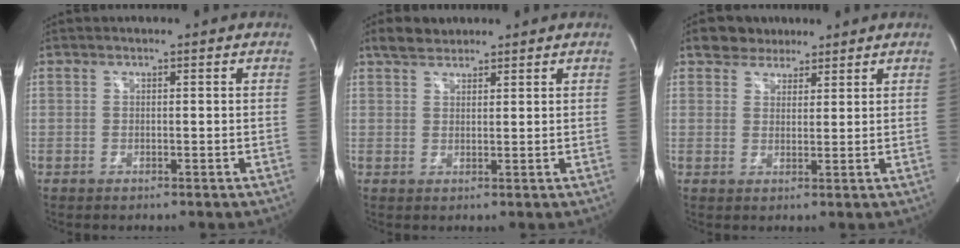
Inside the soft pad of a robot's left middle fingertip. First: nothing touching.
{"total": 3.2, "force": [2.7, 1.4, 1.0], "torque": [-0.026, 0.016, 0.049]}
{"total": 4.3, "force": [3.3, 2.7, 0.6], "torque": [-0.012, 0.015, 0.055]}